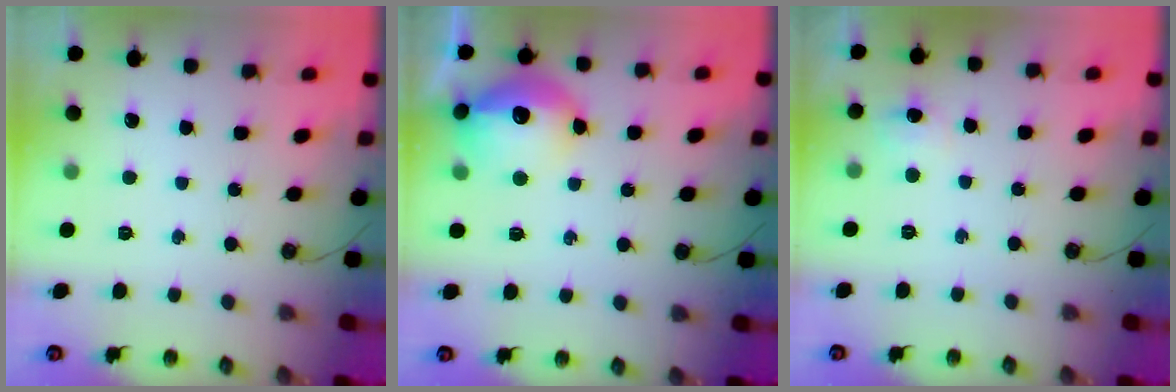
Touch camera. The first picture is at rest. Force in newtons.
{"total": 15.8, "press": 15.8, "slide": 1.1}
{"total": 5.8, "press": 5.7, "slide": 0.6}